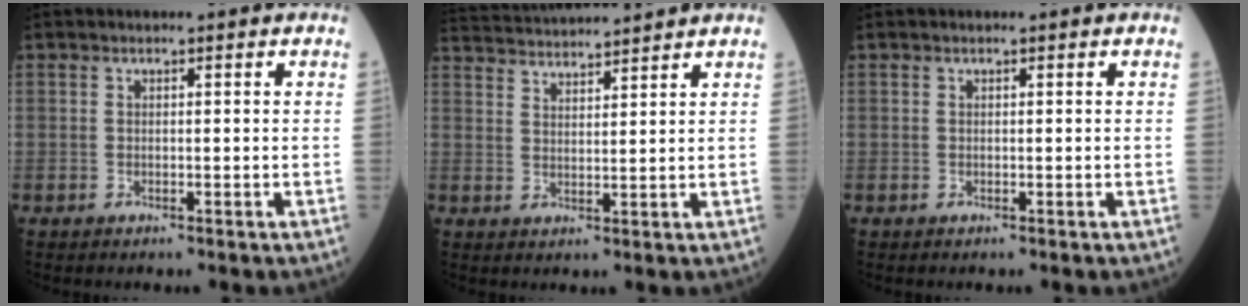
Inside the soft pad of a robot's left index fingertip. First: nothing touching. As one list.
[{"total": 11.3, "force": [10.8, 0.0, 3.3], "torque": [-0.074, 0.032, 0.172]}, {"total": 0.0}]